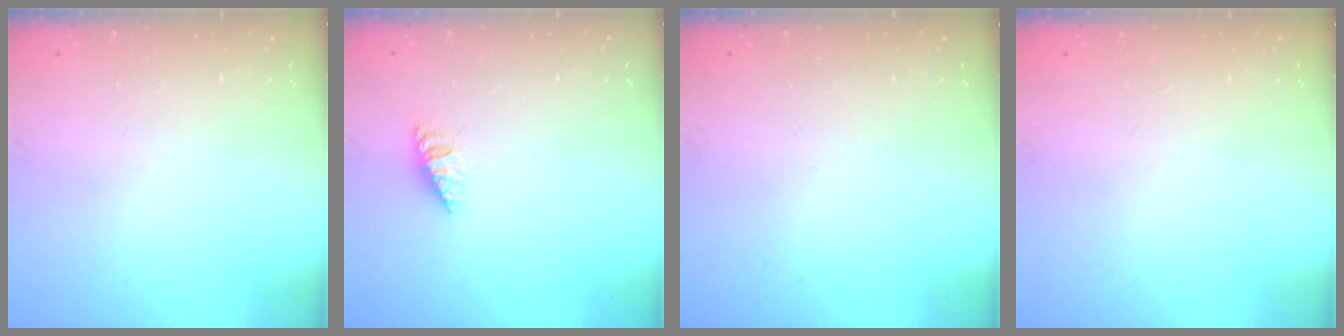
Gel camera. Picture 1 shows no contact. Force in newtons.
{"total": 1.8, "press": 1.8, "slide": 0.4}
{"total": 0.0}
{"total": 0.0}